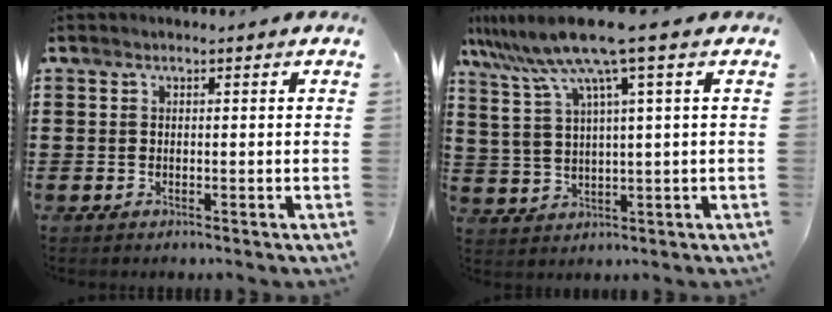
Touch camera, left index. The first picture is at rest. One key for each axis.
{"total": 9.8, "fx": 5.9, "fy": -0.1, "fz": 7.8, "tx": -0.188, "ty": -0.030, "tz": 0.094}